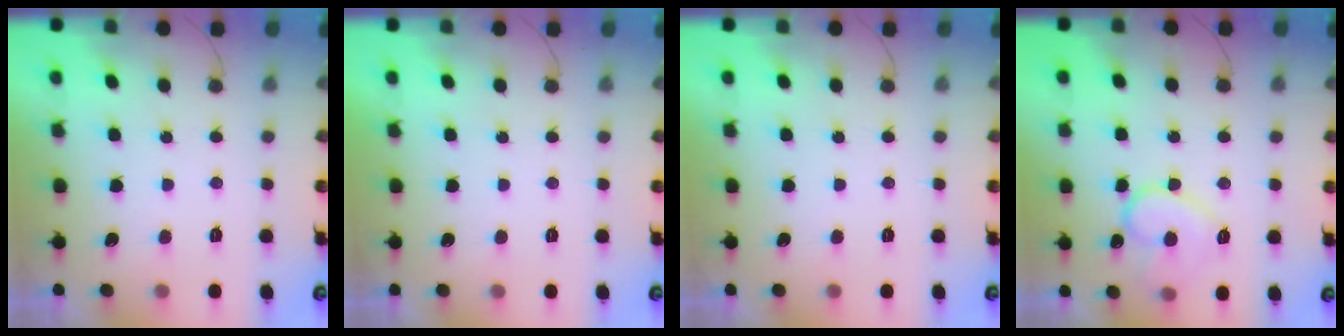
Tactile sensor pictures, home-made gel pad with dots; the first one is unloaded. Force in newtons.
{"total": 1.7, "press": 1.6, "slide": 0.1}
{"total": 0.0}
{"total": 11.7, "press": 11.6, "slide": 0.9}